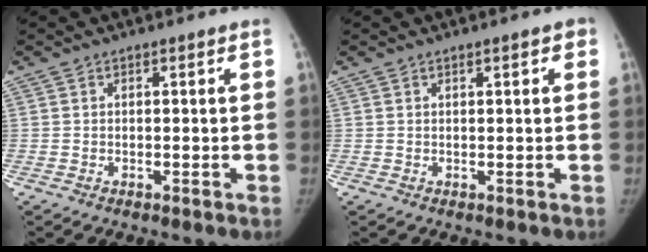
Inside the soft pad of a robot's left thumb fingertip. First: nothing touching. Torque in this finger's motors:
{"motor_torque": [-0.35, 0.09, 0.06, 0.47, -0.02]}